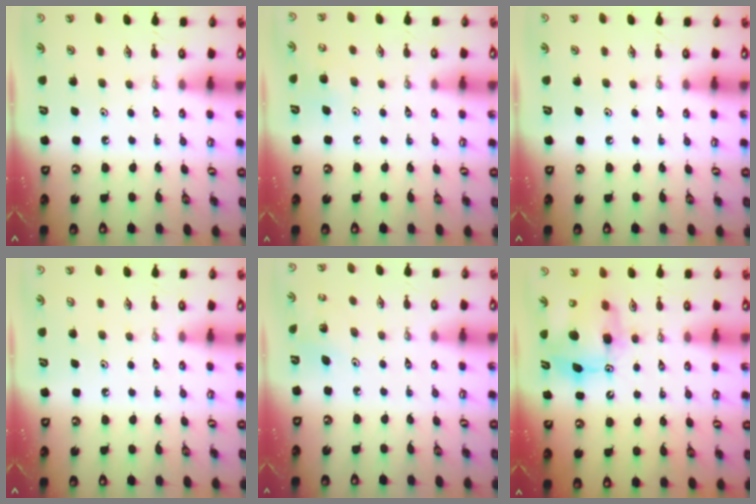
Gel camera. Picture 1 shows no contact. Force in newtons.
{"total": 6.1, "press": 6.0, "slide": 0.5}
{"total": 0.0}
{"total": 1.0, "press": 0.2, "slide": 1.0}
{"total": 2.7, "press": 2.7, "slide": 0.2}
{"total": 9.7, "press": 9.7, "slide": 0.8}